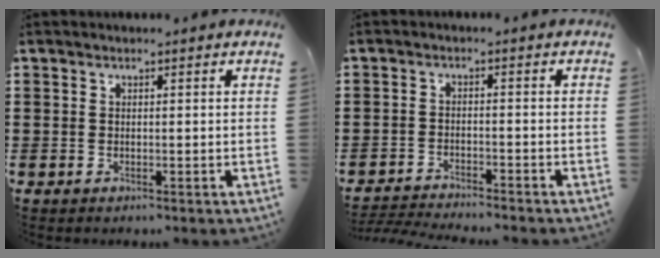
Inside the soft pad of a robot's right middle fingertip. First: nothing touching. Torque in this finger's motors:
{"motor_torque": [0.84, -0.28, 0.27, 0.08]}